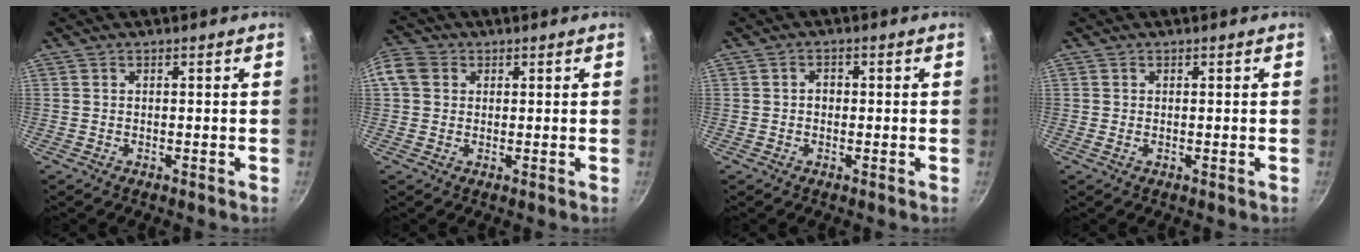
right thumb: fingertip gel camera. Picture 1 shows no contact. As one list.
[{"total": 6.3, "force": [1.6, 5.1, 3.2], "torque": [-0.056, 0.007, 0.015]}, {"total": 1.8, "force": [0.0, 1.5, 1.0], "torque": [-0.011, 0.004, -0.003]}, {"total": 0.0}]